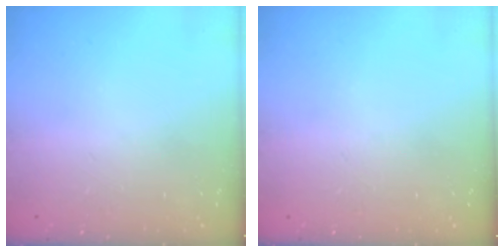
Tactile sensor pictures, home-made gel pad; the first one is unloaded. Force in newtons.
{"total": 0.0}